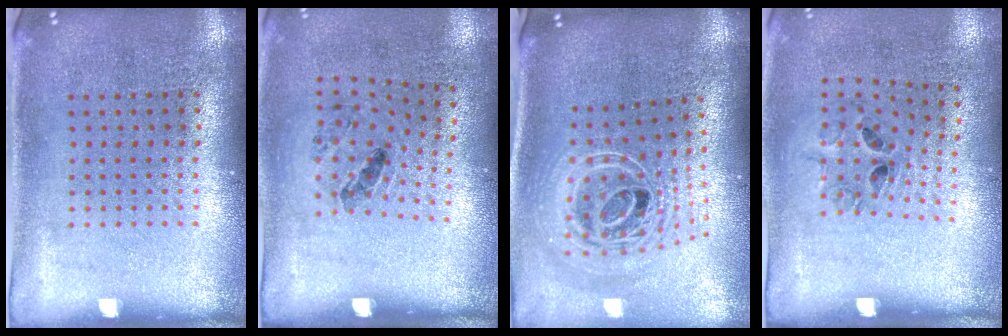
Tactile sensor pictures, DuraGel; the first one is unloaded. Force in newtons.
{"total": 1.2, "press": 0.7, "slide": 0.9}
{"total": 2.6, "press": 1.9, "slide": 1.9}
{"total": 1.3, "press": 0.7, "slide": 1.2}